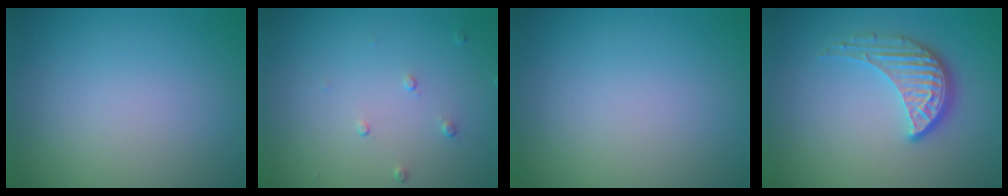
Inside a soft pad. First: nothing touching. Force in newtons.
{"total": 0.7, "press": 0.5, "slide": 0.5}
{"total": 0.0}
{"total": 3.8, "press": 3.1, "slide": 2.2}